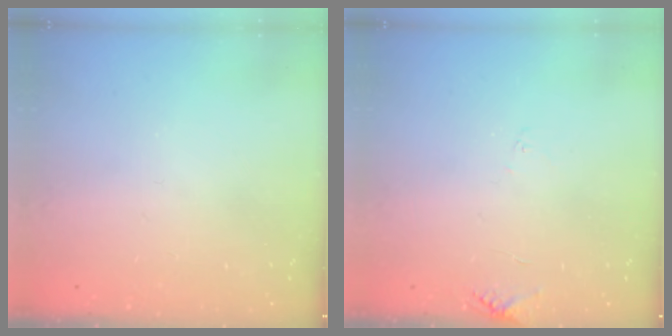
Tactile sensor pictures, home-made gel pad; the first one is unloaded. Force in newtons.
{"total": 6.4, "press": 6.4, "slide": 0.5}